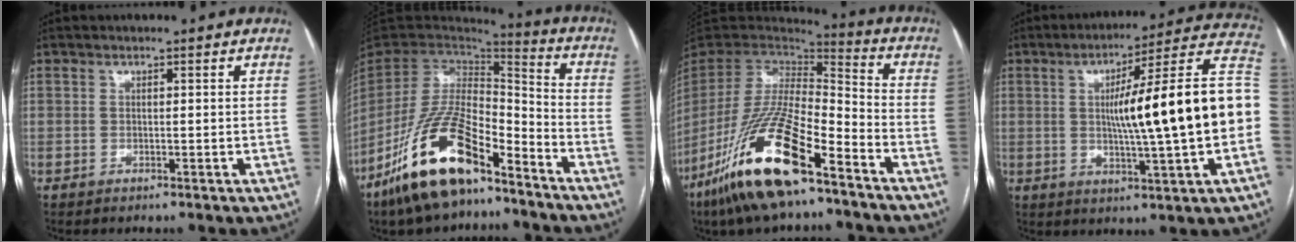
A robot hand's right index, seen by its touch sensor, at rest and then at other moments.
{"total": 19.2, "force": [-12.5, 6.1, 13.2], "torque": [-0.280, -0.013, -0.233]}
{"total": 21.1, "force": [-12.8, 4.2, 16.2], "torque": [-0.343, -0.048, -0.242]}
{"total": 21.5, "force": [0.2, 0.1, 21.5], "torque": [-0.264, 0.031, -0.003]}